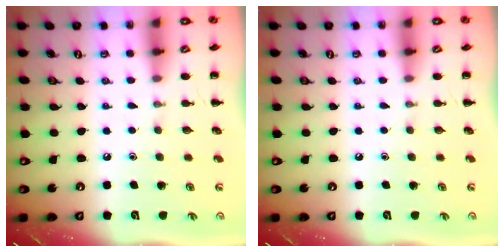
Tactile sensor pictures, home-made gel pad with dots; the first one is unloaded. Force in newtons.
{"total": 0.0}